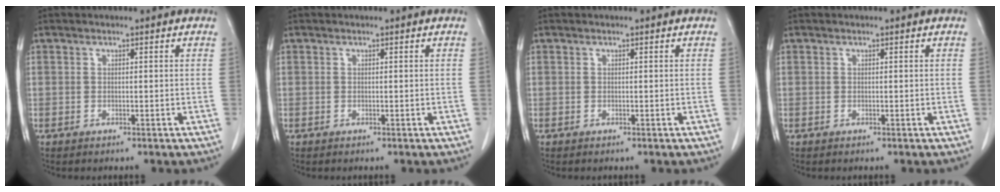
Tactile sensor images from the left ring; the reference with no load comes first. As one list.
[{"total": 0.0}, {"total": 0.0}, {"total": 0.0}]